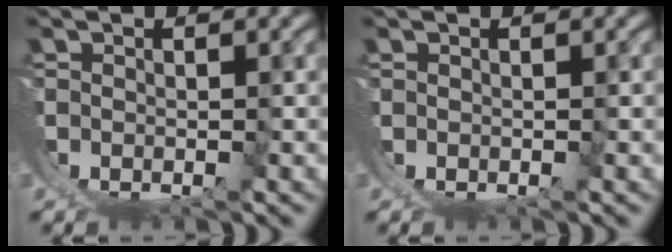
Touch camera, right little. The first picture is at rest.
{"total": 0.0}